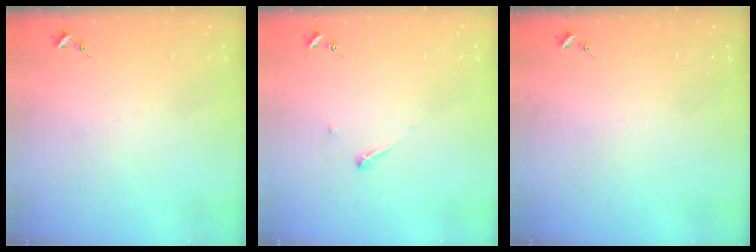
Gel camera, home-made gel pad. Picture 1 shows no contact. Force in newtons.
{"total": 3.2, "press": 3.2, "slide": 0.3}
{"total": 0.0}